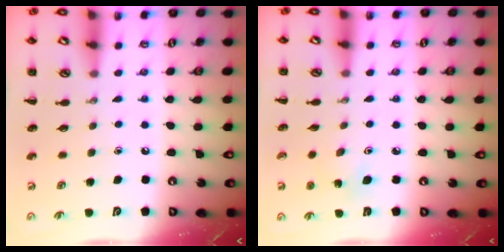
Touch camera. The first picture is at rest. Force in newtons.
{"total": 3.6, "press": 3.5, "slide": 1.0}